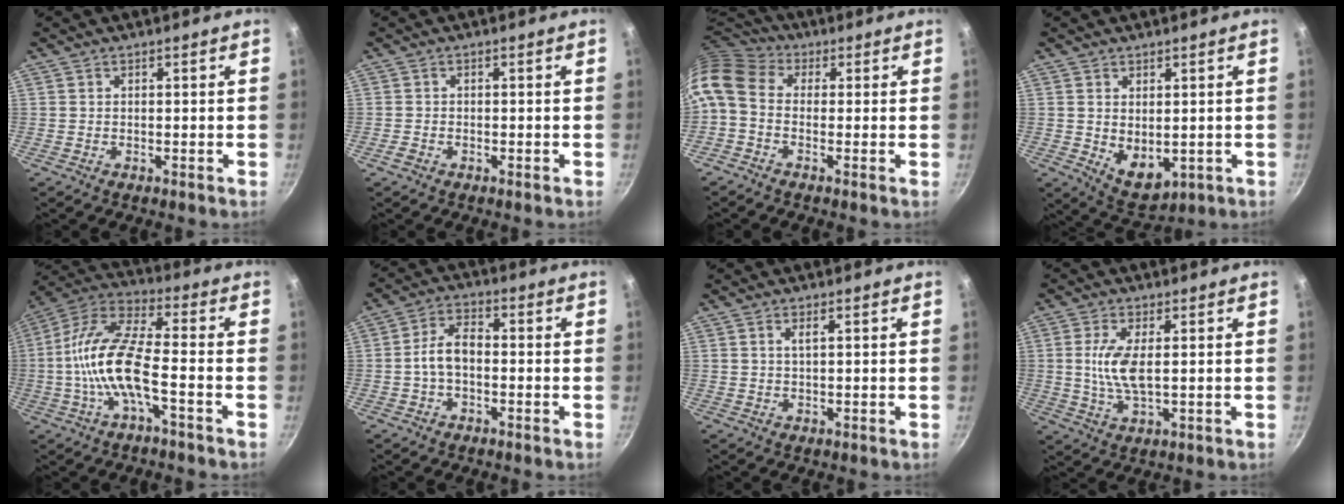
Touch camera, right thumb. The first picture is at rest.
{"total": 1.2, "force": [-0.8, 0.7, 0.5], "torque": [-0.018, 0.006, -0.019]}
{"total": 10.5, "force": [-0.2, 7.8, 7.0], "torque": [-0.147, 0.033, -0.022]}
{"total": 6.8, "force": [0.2, 4.3, 5.2], "torque": [-0.066, -0.020, 0.022]}
{"total": 14.1, "force": [-3.6, 4.7, 12.8], "torque": [-0.259, 0.041, -0.085]}
{"total": 6.2, "force": [-1.0, 3.6, 5.0], "torque": [-0.088, 0.030, -0.026]}
{"total": 1.6, "force": [0.6, 0.4, 1.4], "torque": [-0.027, 0.001, 0.012]}
{"total": 7.3, "force": [0.8, 2.6, 6.8], "torque": [-0.142, -0.004, 0.016]}